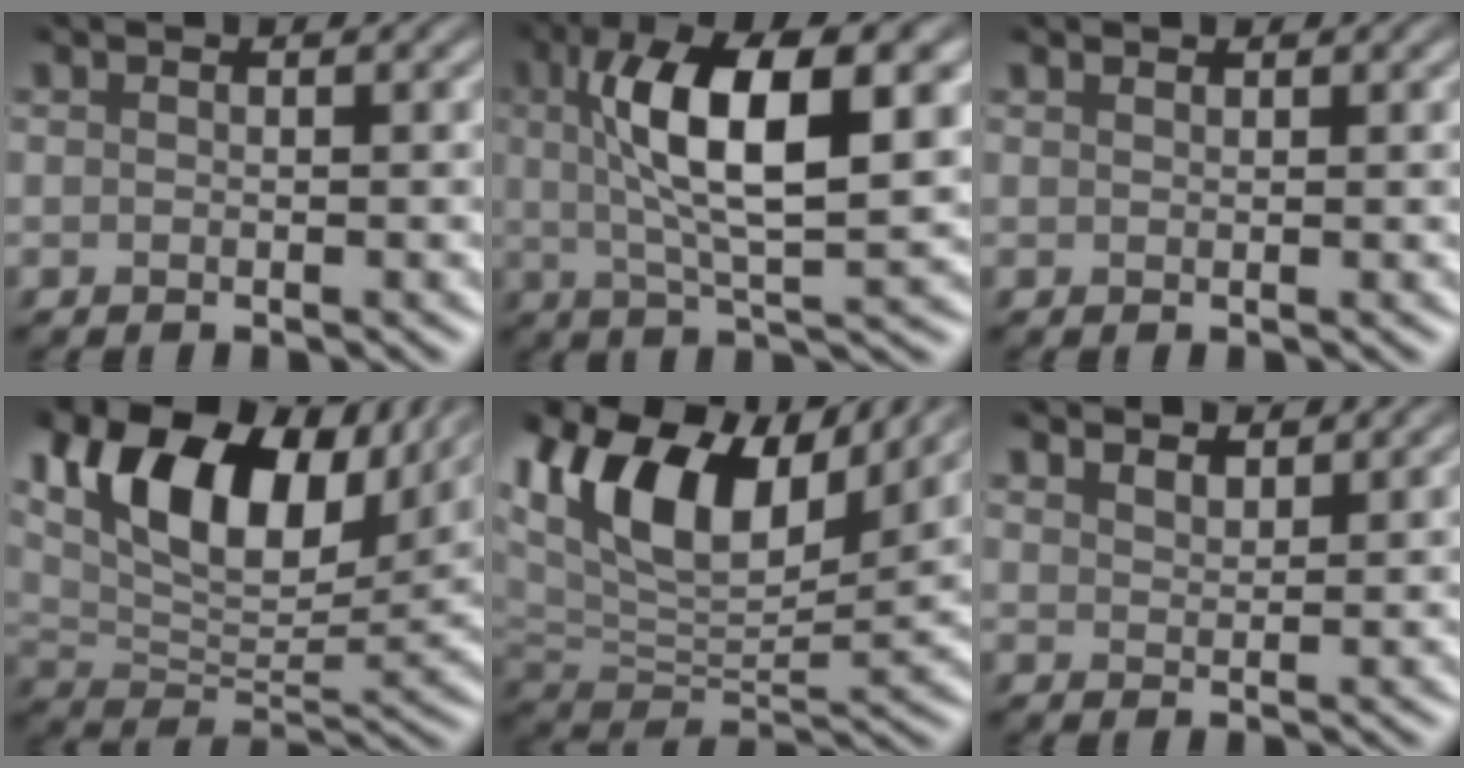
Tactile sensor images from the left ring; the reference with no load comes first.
{"total": 9.9, "force": [2.3, 3.2, 9.1], "torque": [-0.149, 0.008, 0.037]}
{"total": 0.6, "force": [0.6, 0.1, 0.0], "torque": [0.000, 0.000, 0.013]}
{"total": 13.9, "force": [6.6, 7.5, 9.6], "torque": [-0.158, 0.011, 0.118]}
{"total": 12.5, "force": [6.8, 6.3, 8.3], "torque": [-0.161, 0.023, 0.119]}
{"total": 3.9, "force": [3.7, 0.9, 1.1], "torque": [-0.016, -0.001, 0.056]}